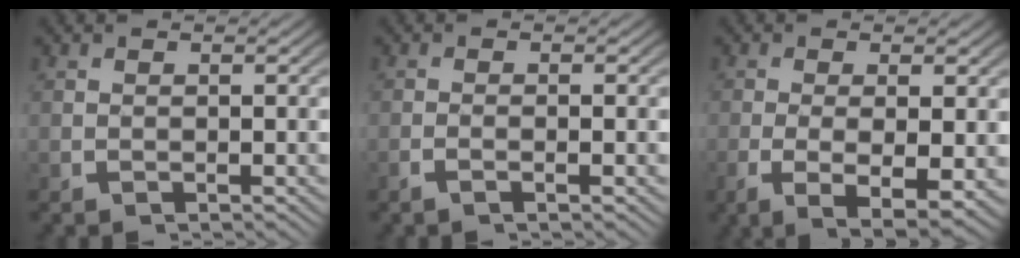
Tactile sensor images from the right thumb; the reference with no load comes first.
{"total": 1.1, "force": [-0.6, 0.0, 0.9], "torque": [-0.021, 0.002, -0.015]}
{"total": 6.4, "force": [-2.1, 2.8, 5.4], "torque": [-0.108, -0.032, -0.016]}